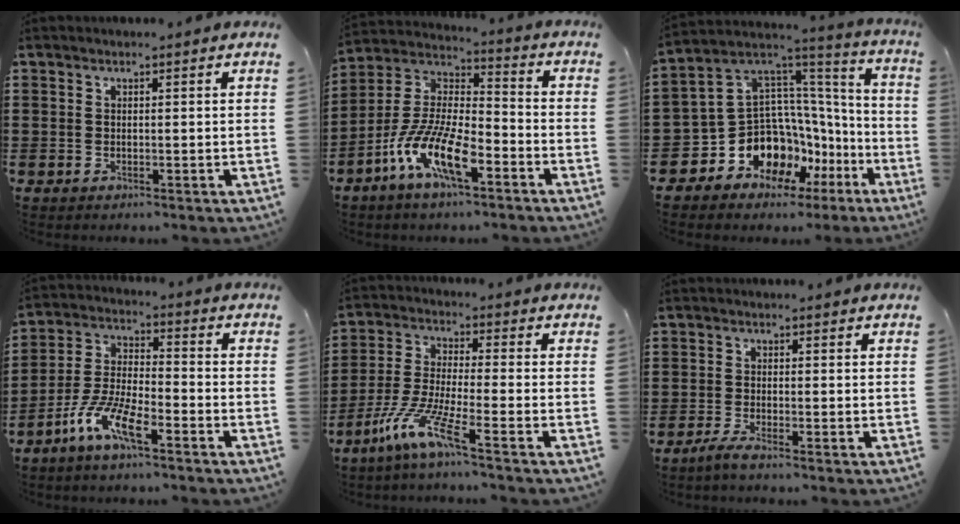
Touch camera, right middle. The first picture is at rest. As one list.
[{"total": 12.0, "force": [-7.3, 3.7, 8.8], "torque": [-0.206, -0.009, -0.150]}, {"total": 11.8, "force": [-5.8, 9.1, 4.8], "torque": [-0.150, -0.018, -0.104]}, {"total": 8.7, "force": [-6.0, 1.9, 6.0], "torque": [-0.142, -0.010, -0.119]}, {"total": 9.1, "force": [-6.0, 0.8, 6.7], "torque": [-0.156, -0.017, -0.122]}, {"total": 2.2, "force": [-1.7, 0.0, 1.3], "torque": [-0.030, -0.001, -0.036]}]